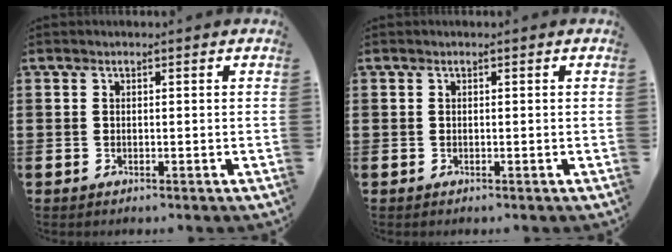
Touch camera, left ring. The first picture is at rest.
{"total": 0.0}